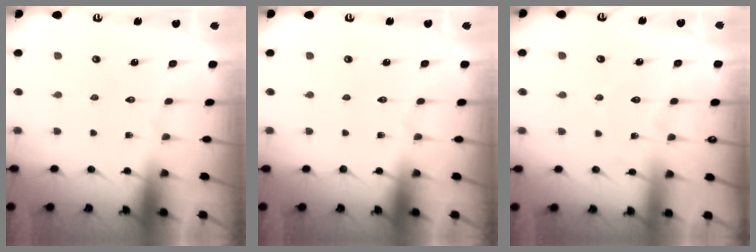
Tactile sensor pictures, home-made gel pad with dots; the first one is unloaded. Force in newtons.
{"total": 0.0}
{"total": 3.6, "press": 3.6, "slide": 0.4}